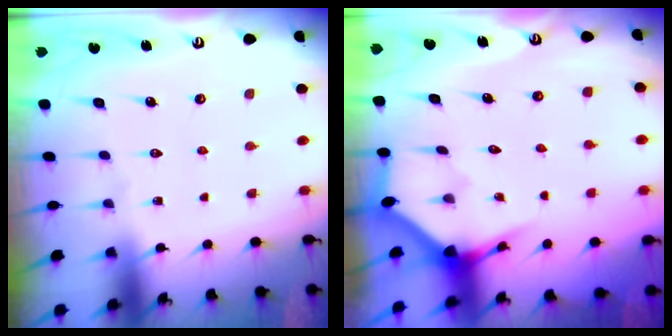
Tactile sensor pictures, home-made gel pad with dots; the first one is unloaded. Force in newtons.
{"total": 3.5, "press": 3.5, "slide": 0.2}